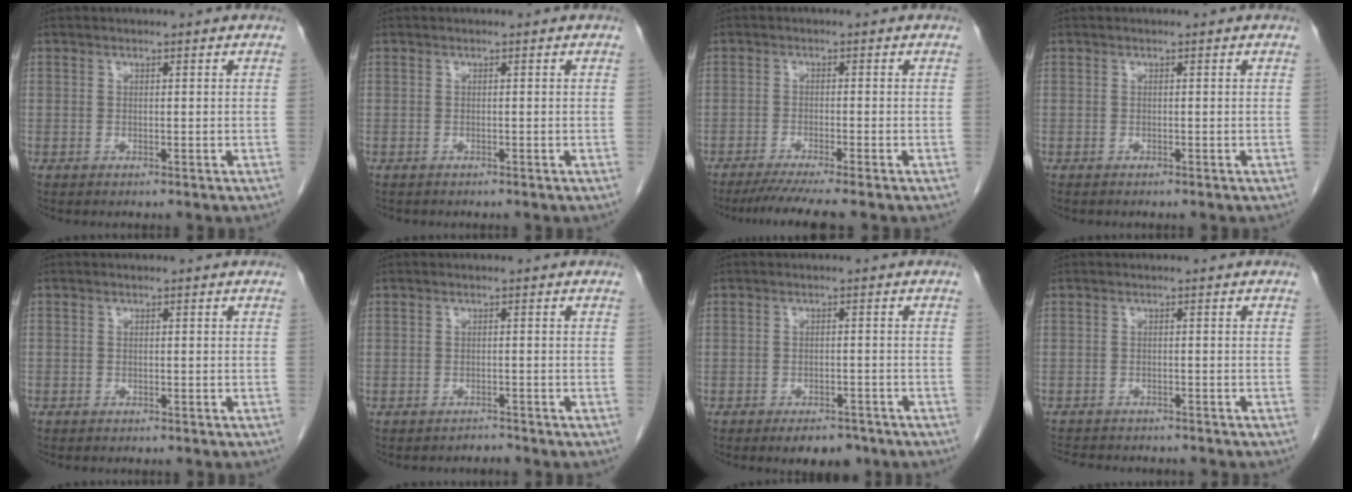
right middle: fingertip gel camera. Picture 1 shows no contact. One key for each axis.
{"total": 0.6, "fx": -0.6, "fy": 0.2, "fz": 0.1, "tx": -0.008, "ty": 0.000, "tz": -0.010}
{"total": 6.4, "fx": -5.3, "fy": -0.9, "fz": 3.4, "tx": -0.044, "ty": -0.017, "tz": -0.085}
{"total": 0.6, "fx": -0.6, "fy": 0.1, "fz": 0.2, "tx": -0.005, "ty": -0.001, "tz": -0.011}
{"total": 0.6, "fx": -0.4, "fy": 0.5, "fz": 0.0, "tx": -0.009, "ty": 0.002, "tz": -0.008}
{"total": 1.1, "fx": -1.0, "fy": 0.0, "fz": -0.6, "tx": 0.013, "ty": -0.006, "tz": -0.015}
{"total": 4.6, "fx": -3.5, "fy": 2.1, "fz": 2.2, "tx": -0.023, "ty": 0.001, "tz": -0.045}
{"total": 8.1, "fx": -7.4, "fy": 2.0, "fz": 2.7, "tx": -0.043, "ty": -0.003, "tz": -0.103}